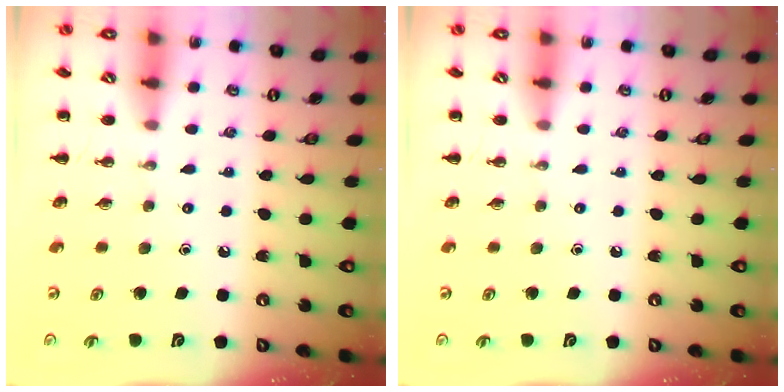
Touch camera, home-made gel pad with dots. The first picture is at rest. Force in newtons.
{"total": 0.0}